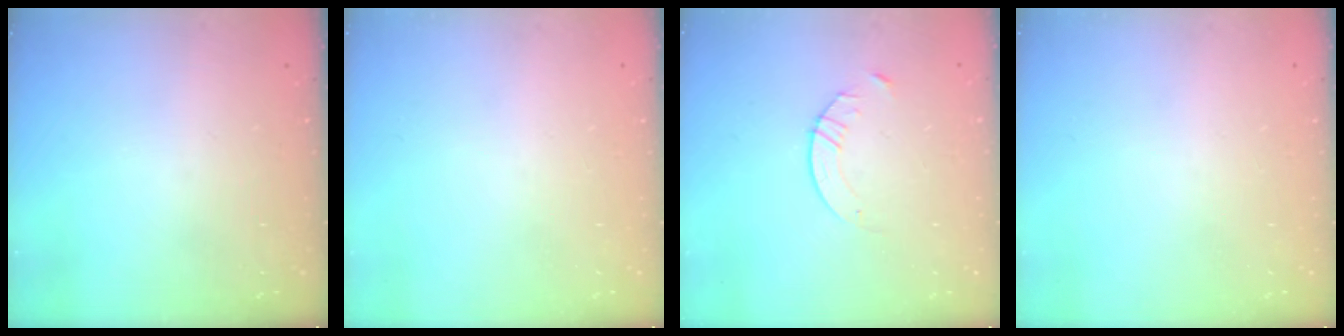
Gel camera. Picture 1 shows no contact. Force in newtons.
{"total": 0.0}
{"total": 4.1, "press": 4.1, "slide": 0.4}
{"total": 0.0}